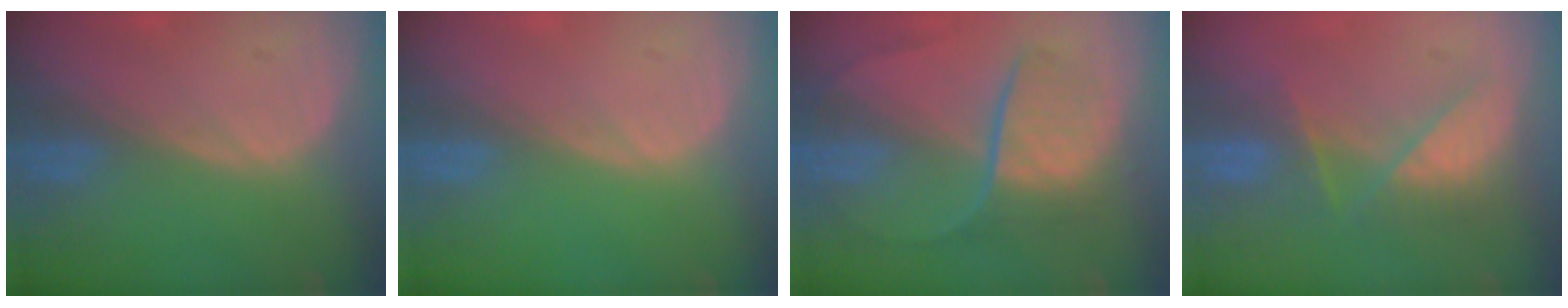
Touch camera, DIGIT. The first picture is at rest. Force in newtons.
{"total": 0.0}
{"total": 9.1, "press": 7.5, "slide": 5.2}
{"total": 8.2, "press": 7.1, "slide": 4.1}